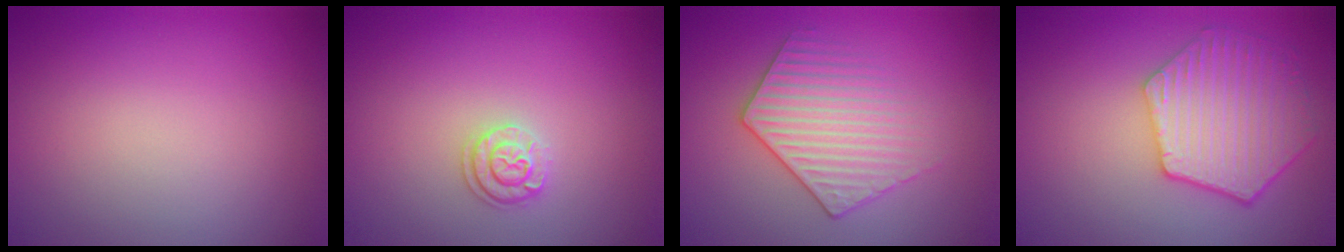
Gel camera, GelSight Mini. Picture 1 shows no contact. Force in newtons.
{"total": 1.9, "press": 1.7, "slide": 0.9}
{"total": 3.5, "press": 3.4, "slide": 0.7}
{"total": 5.4, "press": 4.9, "slide": 2.3}